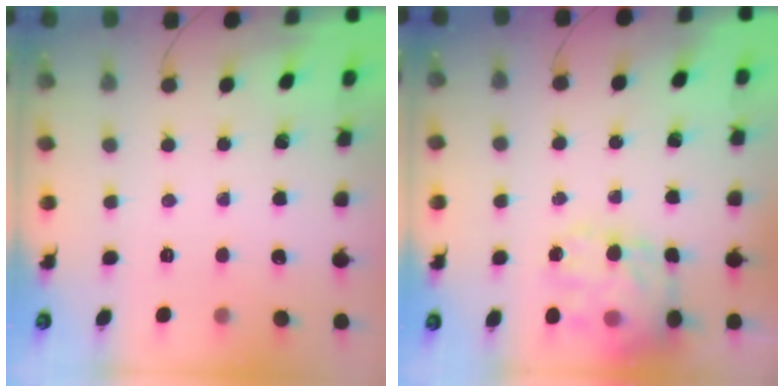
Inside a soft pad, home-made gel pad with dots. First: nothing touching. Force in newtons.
{"total": 14.1, "press": 13.7, "slide": 3.3}